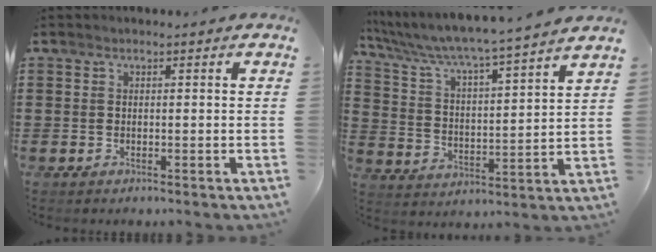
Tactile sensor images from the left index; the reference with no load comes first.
{"total": 5.2, "force": [4.6, -0.8, 2.3], "torque": [-0.068, -0.043, 0.068]}